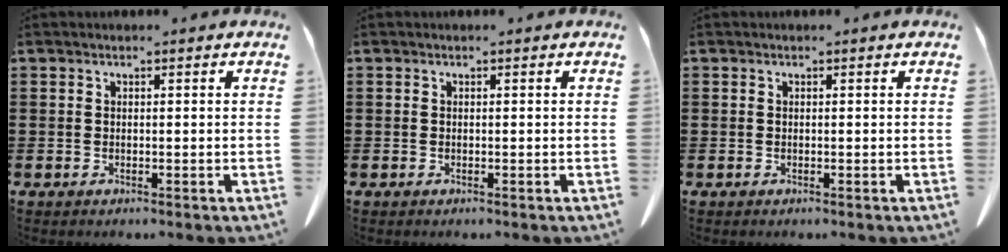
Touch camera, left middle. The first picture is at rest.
{"total": 0.0}
{"total": 0.0}